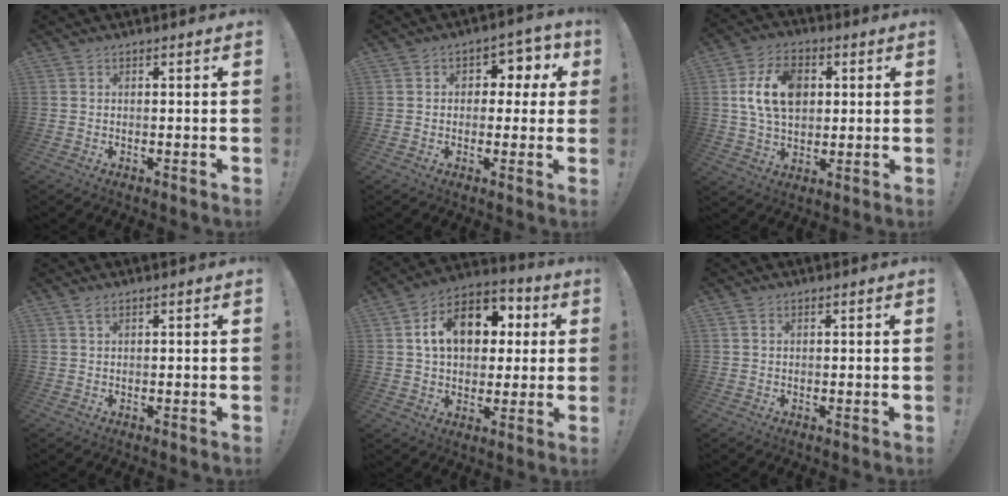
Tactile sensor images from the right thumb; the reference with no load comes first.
{"total": 5.1, "force": [0.9, 4.3, 2.5], "torque": [-0.021, -0.008, 0.012]}
{"total": 14.5, "force": [2.9, 10.4, 9.7], "torque": [-0.168, 0.002, 0.053]}
{"total": 1.1, "force": [0.6, 0.4, 0.9], "torque": [-0.015, 0.000, 0.010]}
{"total": 15.9, "force": [4.3, 11.3, 10.4], "torque": [-0.152, -0.002, 0.080]}
{"total": 1.0, "force": [0.6, 0.8, 0.4], "torque": [-0.011, 0.004, 0.012]}